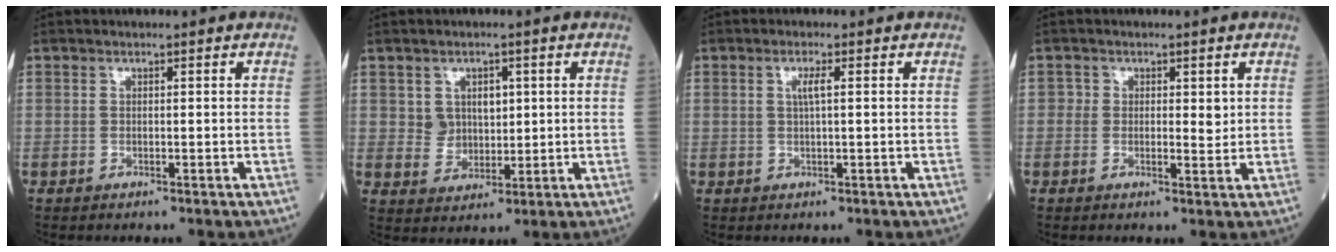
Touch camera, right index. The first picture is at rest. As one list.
[{"total": 4.6, "force": [1.3, 3.8, 2.2], "torque": [-0.032, 0.006, 0.027]}, {"total": 2.1, "force": [0.5, 0.1, 2.0], "torque": [-0.040, 0.001, 0.009]}, {"total": 2.4, "force": [0.5, 1.6, 1.7], "torque": [-0.012, -0.002, 0.001]}]